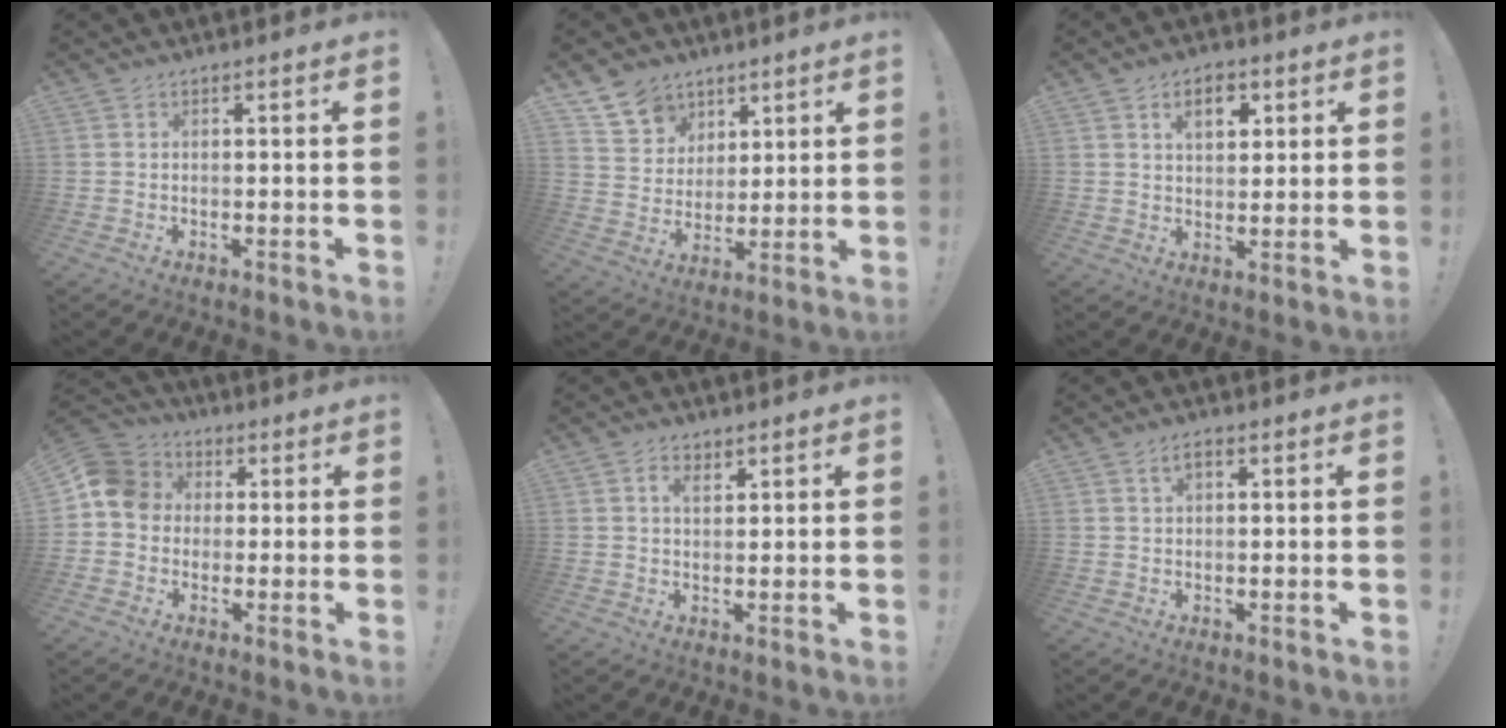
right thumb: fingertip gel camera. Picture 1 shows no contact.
{"total": 10.7, "force": [7.1, 7.8, 2.2], "torque": [-0.043, -0.049, 0.143]}
{"total": 7.2, "force": [3.3, 4.4, 4.6], "torque": [-0.061, -0.003, 0.055]}
{"total": 9.8, "force": [0.9, 8.7, 4.5], "torque": [-0.073, 0.018, 0.025]}
{"total": 3.0, "force": [1.6, 1.5, 1.9], "torque": [-0.018, -0.009, 0.025]}
{"total": 2.6, "force": [1.1, 1.2, 2.0], "torque": [-0.033, 0.003, 0.017]}